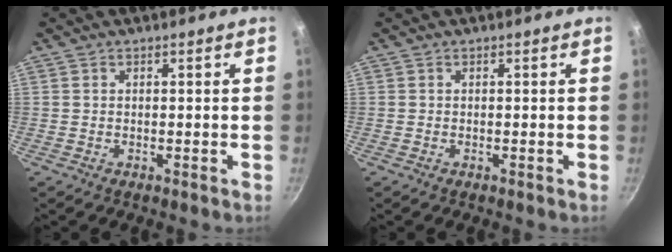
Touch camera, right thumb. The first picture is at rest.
{"total": 0.0}